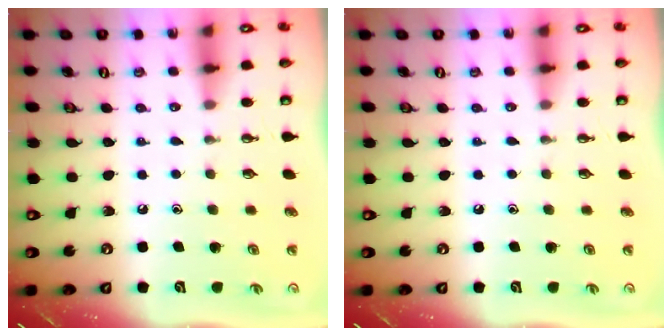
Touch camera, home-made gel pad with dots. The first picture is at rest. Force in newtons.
{"total": 0.0}